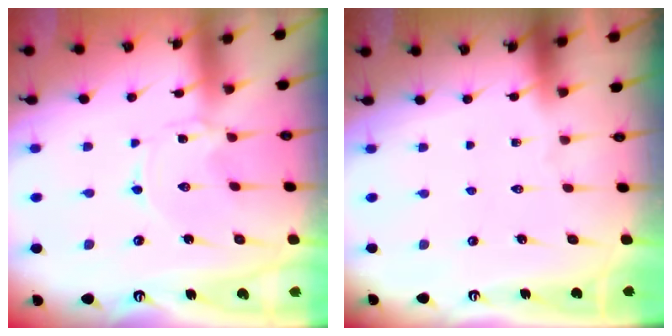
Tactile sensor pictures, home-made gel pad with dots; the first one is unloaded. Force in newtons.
{"total": 0.0}